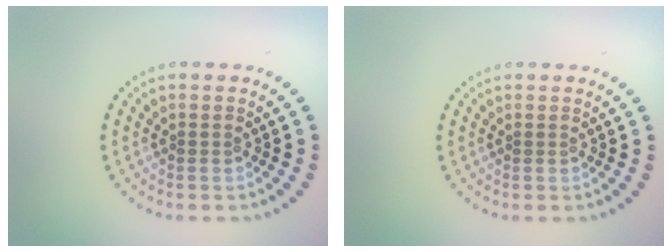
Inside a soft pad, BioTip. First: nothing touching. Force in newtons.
{"total": 0.0}